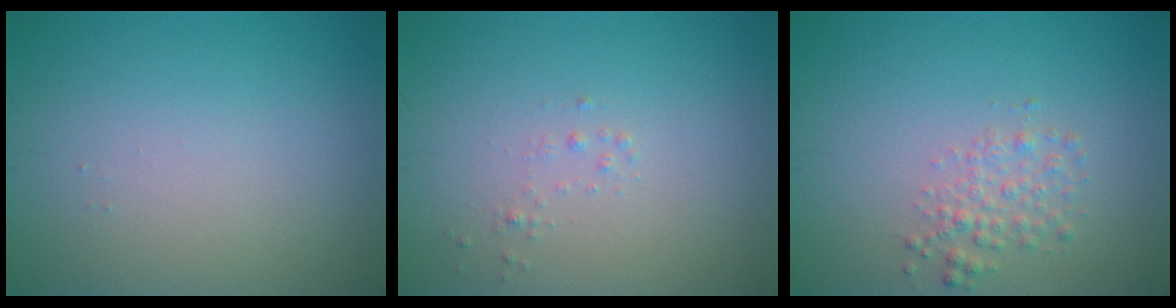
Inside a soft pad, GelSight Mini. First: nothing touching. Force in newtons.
{"total": 0.6, "press": 0.6, "slide": 0.0}
{"total": 2.0, "press": 2.0, "slide": 0.1}